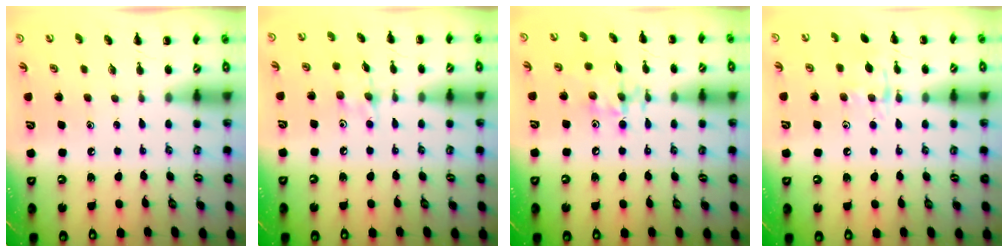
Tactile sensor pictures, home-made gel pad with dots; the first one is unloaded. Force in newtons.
{"total": 6.3, "press": 6.3, "slide": 0.7}
{"total": 10.8, "press": 10.7, "slide": 1.2}
{"total": 9.3, "press": 9.3, "slide": 0.5}